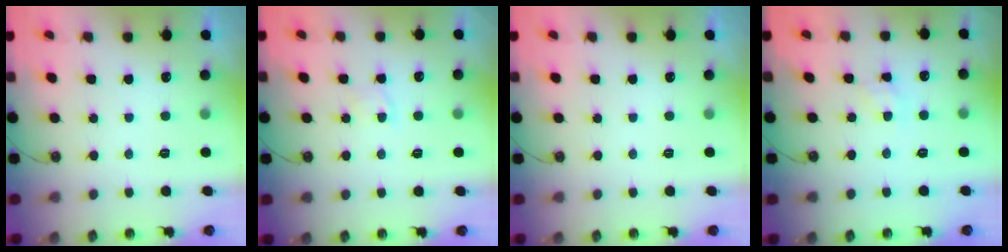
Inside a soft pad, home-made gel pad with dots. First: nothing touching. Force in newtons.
{"total": 2.8, "press": 2.8, "slide": 0.4}
{"total": 0.0}
{"total": 3.9, "press": 3.9, "slide": 0.3}